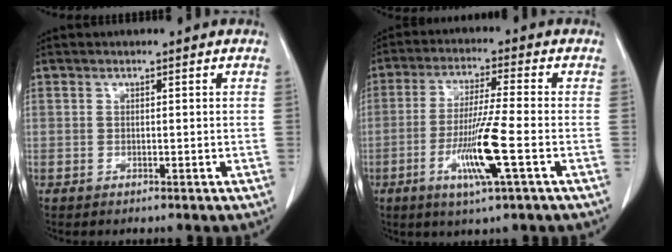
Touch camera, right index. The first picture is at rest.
{"total": 9.9, "force": [-3.2, -0.5, 9.4], "torque": [-0.184, -0.014, -0.060]}